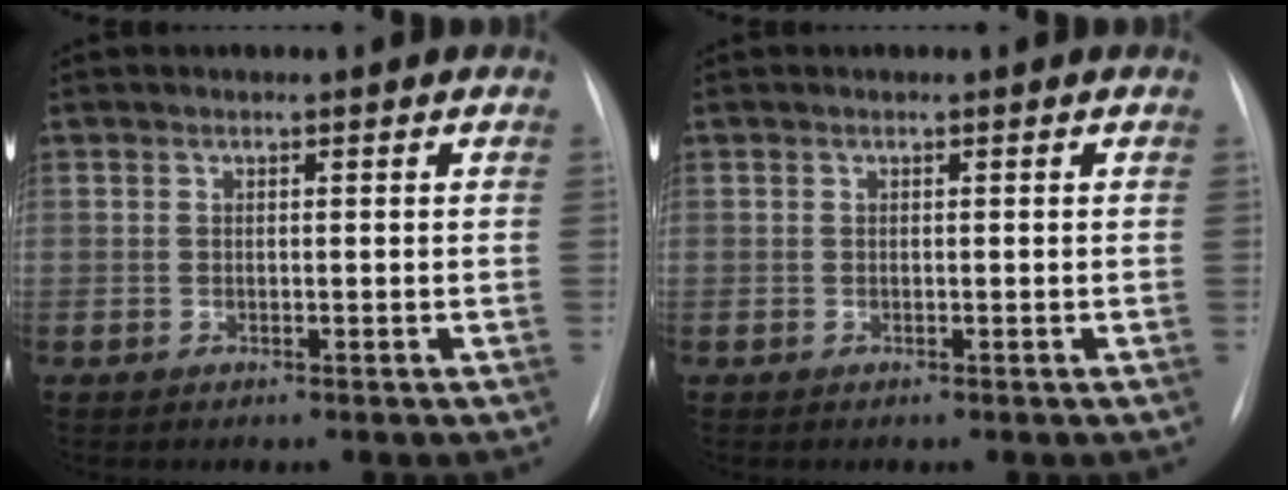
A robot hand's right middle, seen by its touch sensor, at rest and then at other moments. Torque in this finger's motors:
{"motor_torque": [0.13, -0.16, 0.03, 0.01]}